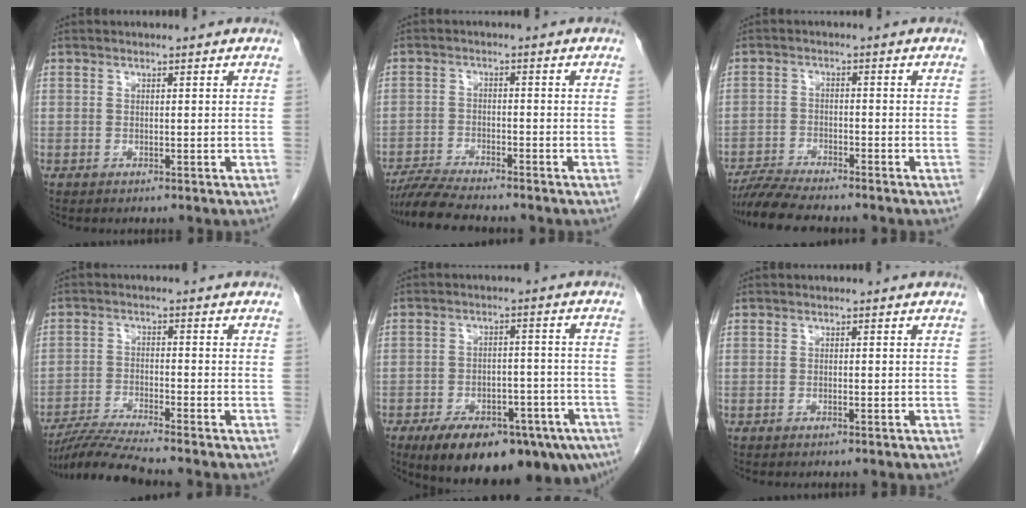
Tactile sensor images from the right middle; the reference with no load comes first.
{"total": 6.8, "force": [-6.2, -0.3, 2.7], "torque": [-0.048, -0.019, -0.112]}
{"total": 6.8, "force": [-6.3, -0.2, 2.6], "torque": [-0.045, -0.017, -0.111]}
{"total": 7.3, "force": [-6.6, -1.9, 2.5], "torque": [-0.047, -0.024, -0.126]}
{"total": 21.0, "force": [-14.3, 7.9, 13.2], "torque": [-0.152, 0.007, -0.194]}
{"total": 0.5, "force": [-0.4, 0.0, 0.3], "torque": [-0.013, 0.000, -0.006]}